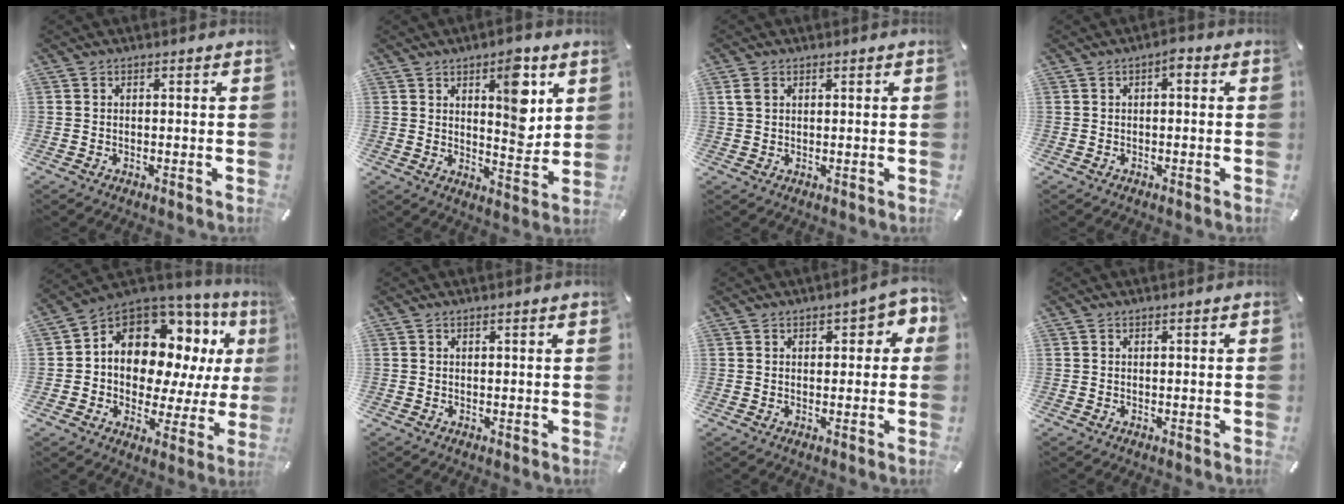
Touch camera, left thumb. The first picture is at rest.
{"total": 11.3, "force": [5.2, 5.2, 8.5], "torque": [-0.100, -0.033, 0.082]}
{"total": 2.1, "force": [0.9, 1.5, 1.0], "torque": [-0.024, 0.005, 0.015]}
{"total": 2.0, "force": [-0.1, 0.9, 1.8], "torque": [-0.031, 0.008, -0.008]}
{"total": 12.9, "force": [4.8, 9.7, 7.0], "torque": [-0.121, -0.049, 0.089]}
{"total": 1.1, "force": [0.4, 0.1, 1.1], "torque": [-0.019, 0.000, 0.006]}
{"total": 5.1, "force": [1.7, 2.9, 3.8], "torque": [-0.037, -0.002, 0.020]}
{"total": 0.6, "force": [0.1, 0.1, 0.6], "torque": [-0.009, 0.000, 0.001]}